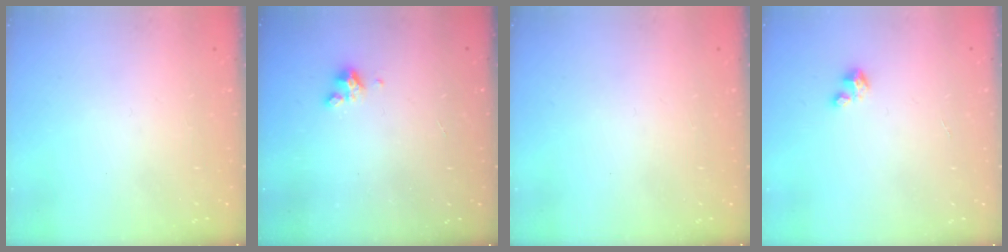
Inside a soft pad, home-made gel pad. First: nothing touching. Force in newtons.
{"total": 2.3, "press": 2.3, "slide": 0.2}
{"total": 0.0}
{"total": 1.7, "press": 1.6, "slide": 0.1}